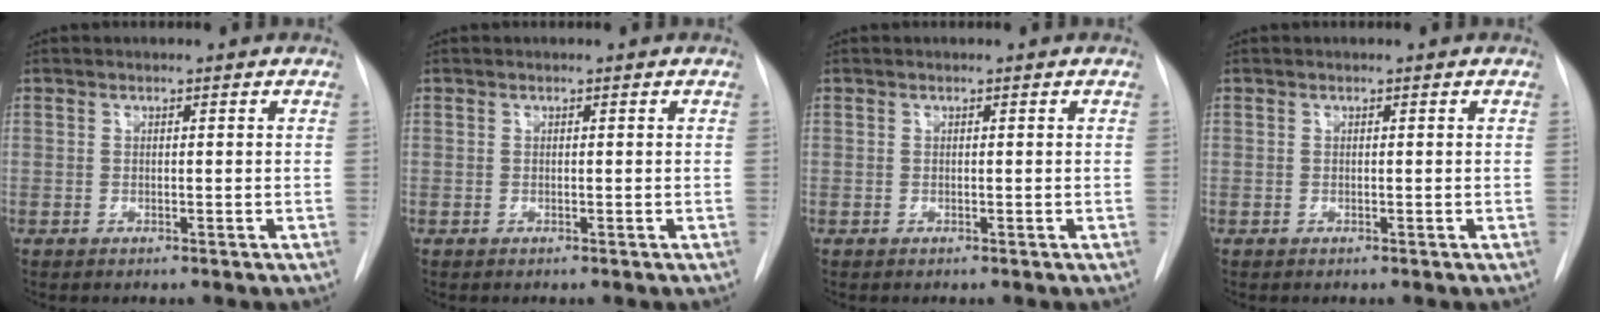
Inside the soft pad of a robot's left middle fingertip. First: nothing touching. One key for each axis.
{"total": 0.0}
{"total": 0.0}
{"total": 0.0}